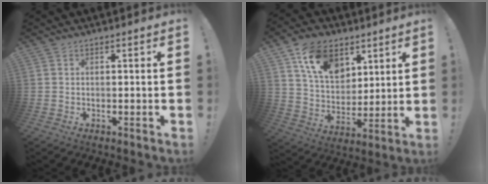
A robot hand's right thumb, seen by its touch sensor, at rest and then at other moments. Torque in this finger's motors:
{"motor_torque": [2.07, 2.93, 0.70, -0.45, 0.57]}